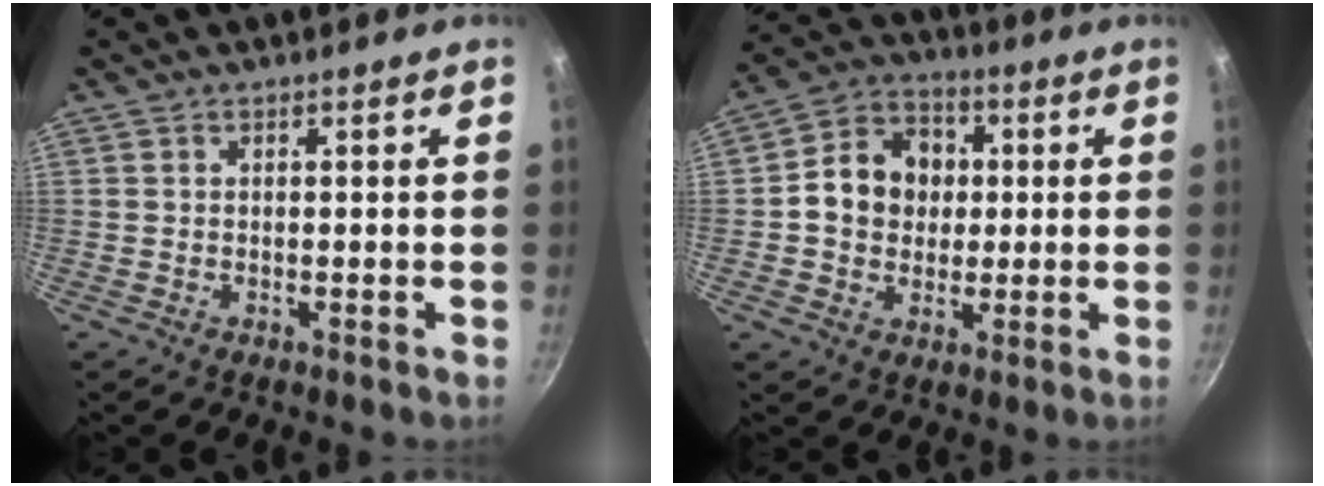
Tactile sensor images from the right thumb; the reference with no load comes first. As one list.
[{"total": 11.8, "force": [0.9, 10.0, 6.3], "torque": [-0.076, 0.016, -0.001]}]